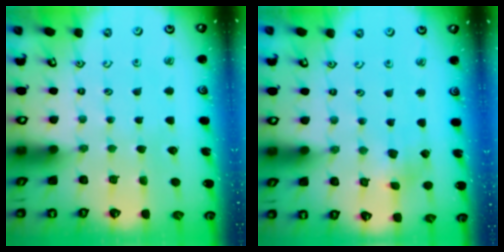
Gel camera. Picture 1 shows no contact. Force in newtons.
{"total": 2.9, "press": 2.9, "slide": 0.1}